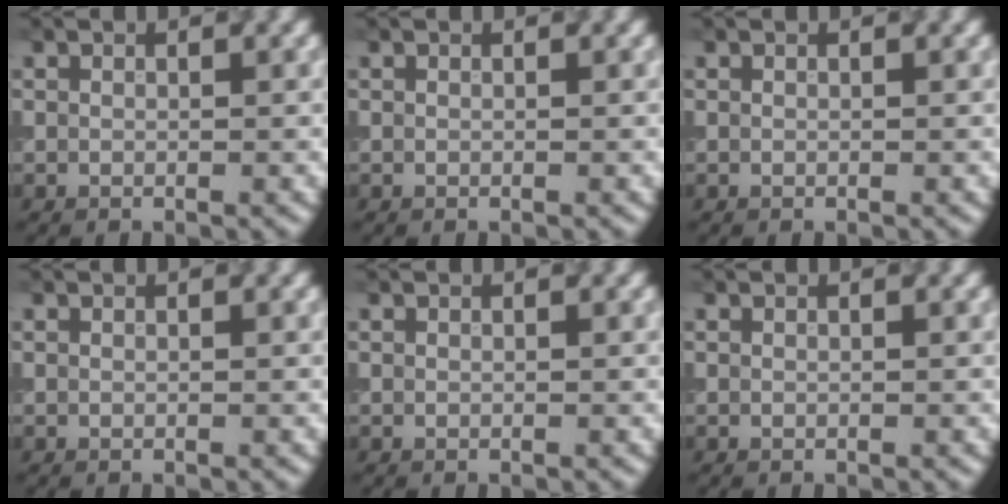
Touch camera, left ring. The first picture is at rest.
{"total": 0.0}
{"total": 0.0}
{"total": 0.0}
{"total": 0.0}
{"total": 0.0}